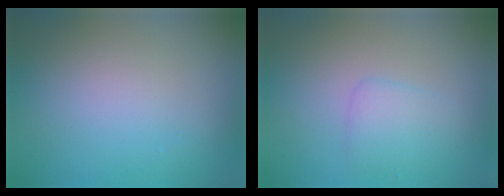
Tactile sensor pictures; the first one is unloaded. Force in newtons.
{"total": 1.9, "press": 1.9, "slide": 0.1}